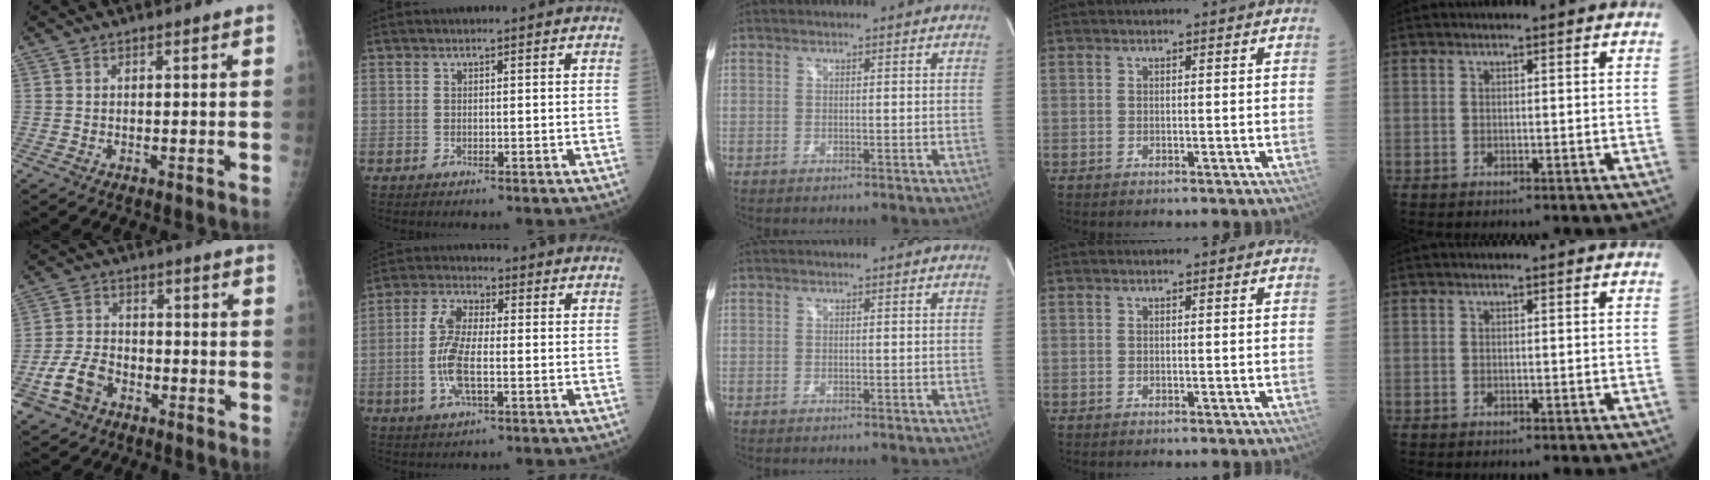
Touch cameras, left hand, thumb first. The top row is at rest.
{"thumb": {"total": 8.6, "force": [-4.3, 6.0, 4.5], "torque": [-0.087, 0.026, -0.078]}, "index": {"total": 8.0, "force": [-1.5, 2.4, 7.5], "torque": [-0.165, -0.004, -0.034]}}